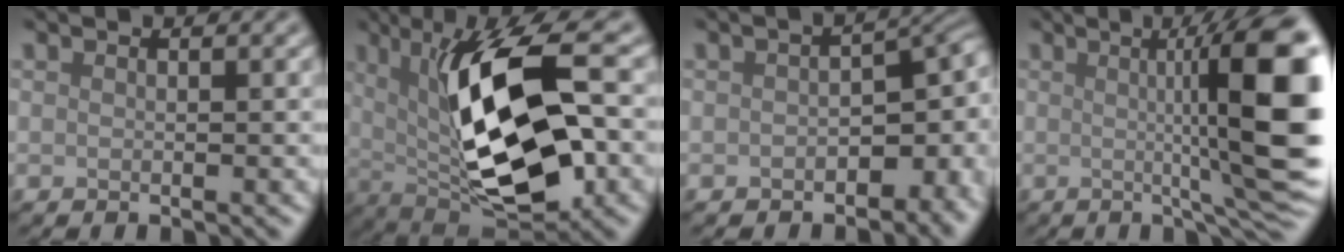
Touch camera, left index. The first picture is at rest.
{"total": 13.8, "force": [1.8, 5.2, 12.6], "torque": [-0.213, 0.003, 0.030]}
{"total": 7.6, "force": [-1.8, 4.6, 5.8], "torque": [-0.053, -0.009, -0.025]}
{"total": 13.3, "force": [1.2, 2.7, 13.0], "torque": [-0.147, -0.002, 0.021]}